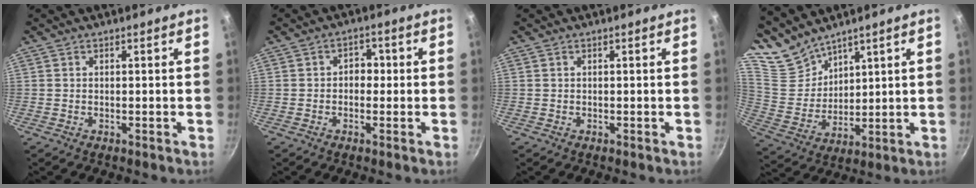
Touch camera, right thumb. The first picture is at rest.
{"total": 3.0, "force": [-0.2, 2.4, 1.8], "torque": [-0.004, 0.007, -0.009]}
{"total": 0.0}
{"total": 8.9, "force": [7.8, 3.9, 1.8], "torque": [-0.020, -0.037, 0.176]}